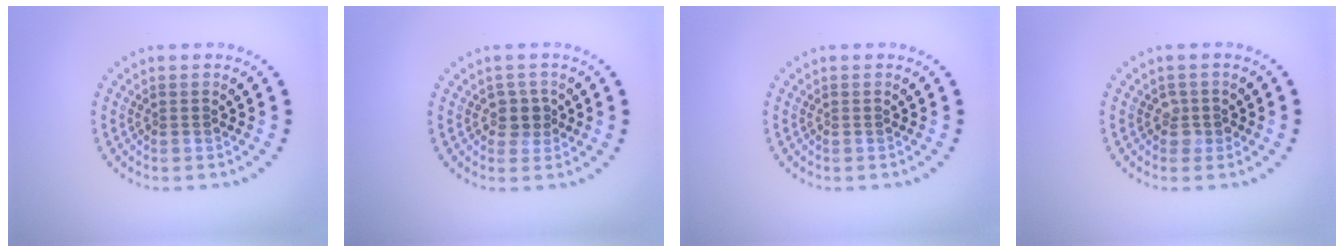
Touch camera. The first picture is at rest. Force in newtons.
{"total": 1.8, "press": 1.5, "slide": 0.9}
{"total": 0.0}
{"total": 1.3, "press": 1.2, "slide": 0.7}